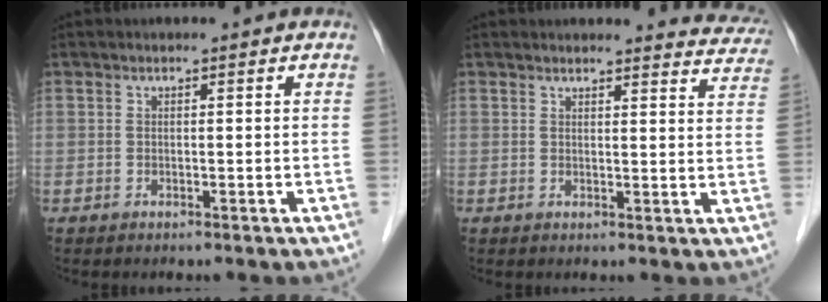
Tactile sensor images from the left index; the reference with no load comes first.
{"total": 7.7, "force": [7.6, 0.2, 0.8], "torque": [-0.004, -0.035, 0.067]}